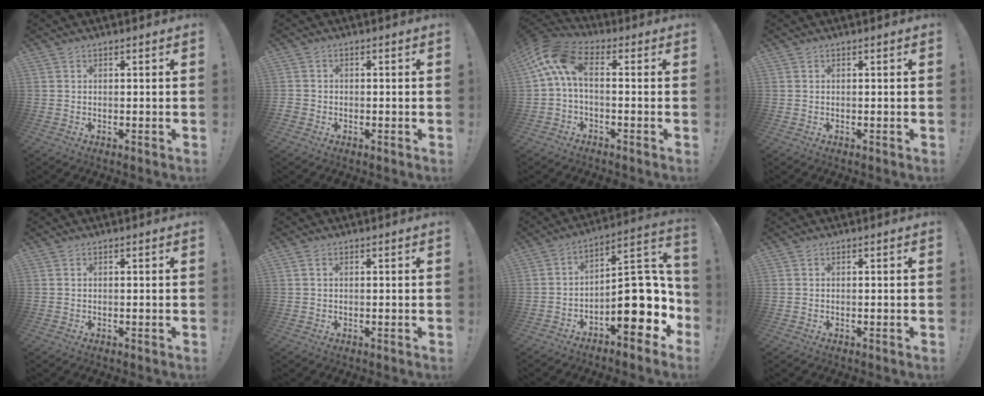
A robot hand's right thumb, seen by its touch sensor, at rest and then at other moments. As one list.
[{"total": 1.7, "force": [-1.1, 1.2, 0.5], "torque": [-0.006, 0.005, -0.019]}, {"total": 10.4, "force": [1.7, 4.8, 9.0], "torque": [-0.190, 0.001, 0.035]}, {"total": 0.0}, {"total": 0.0}, {"total": 0.8, "force": [0.3, 0.5, 0.6], "torque": [-0.014, 0.003, 0.004]}, {"total": 18.3, "force": [-4.6, 8.7, 15.5], "torque": [-0.196, 0.028, -0.062]}, {"total": 0.0}]